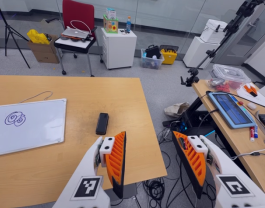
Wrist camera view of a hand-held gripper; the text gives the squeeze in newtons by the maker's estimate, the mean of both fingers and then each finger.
{"total": 0.0}